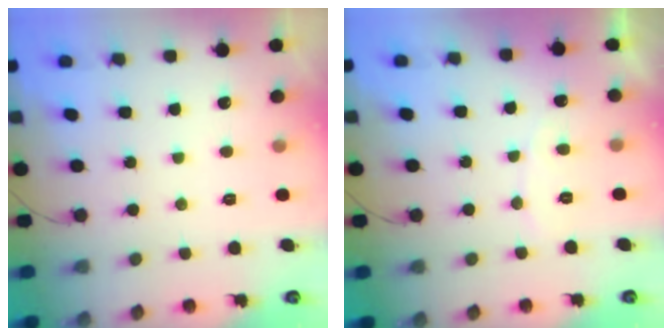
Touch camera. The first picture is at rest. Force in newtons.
{"total": 4.1, "press": 4.1, "slide": 0.2}